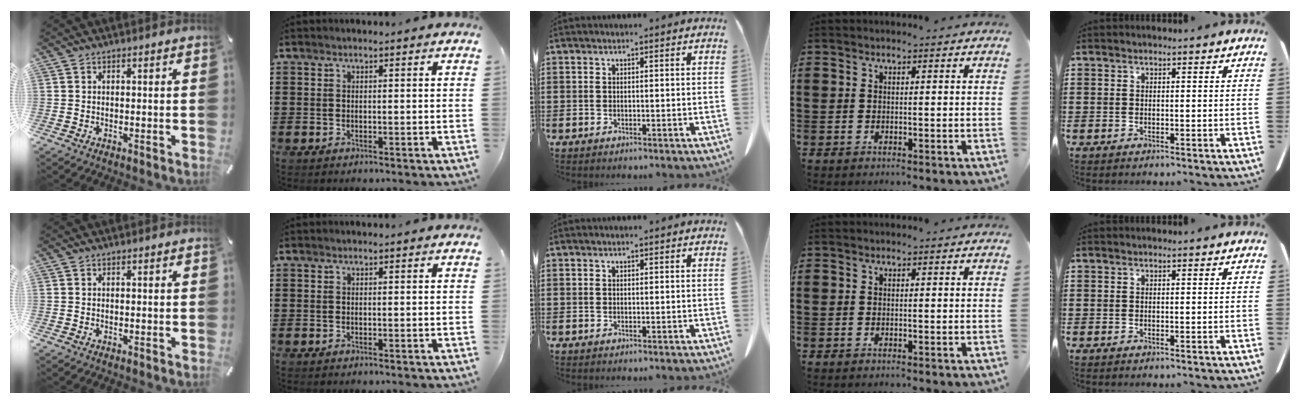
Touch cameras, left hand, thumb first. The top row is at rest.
{}